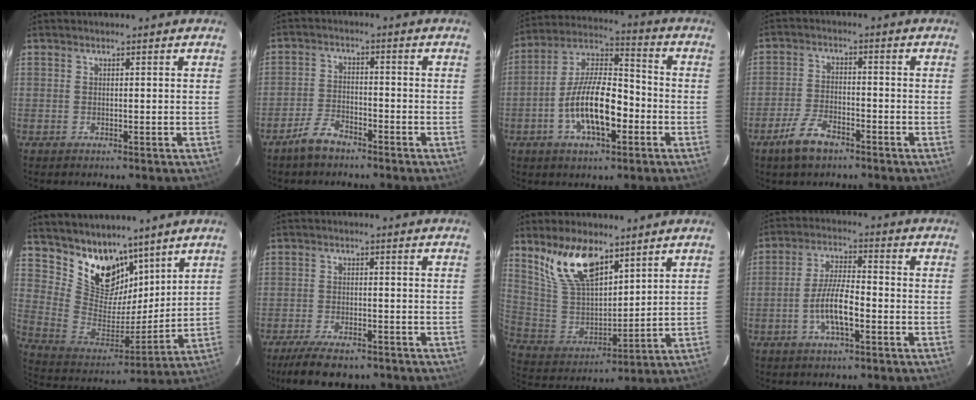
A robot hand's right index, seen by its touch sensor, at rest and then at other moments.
{"total": 5.4, "force": [-4.3, 2.2, 2.4], "torque": [-0.067, 0.007, -0.080]}
{"total": 14.5, "force": [-4.8, 5.7, 12.4], "torque": [-0.239, 0.009, -0.086]}
{"total": 7.1, "force": [-4.9, 3.0, 4.1], "torque": [-0.101, -0.001, -0.092]}
{"total": 14.9, "force": [10.6, 9.0, 5.4], "torque": [-0.118, 0.003, 0.209]}
{"total": 9.5, "force": [-7.6, 3.0, 4.8], "torque": [-0.112, -0.018, -0.123]}
{"total": 14.8, "force": [9.7, 6.6, 9.0], "torque": [-0.175, 0.008, 0.202]}
{"total": 7.9, "force": [-3.0, 2.0, 7.0], "torque": [-0.142, 0.005, -0.055]}